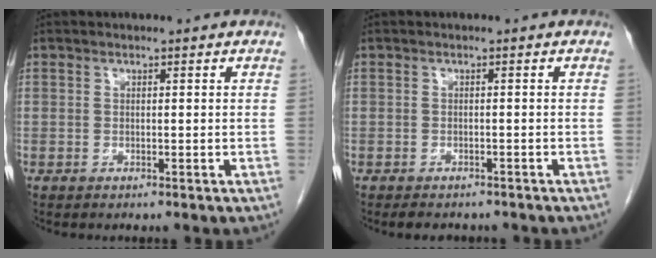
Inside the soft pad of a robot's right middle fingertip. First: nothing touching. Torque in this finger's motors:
{"motor_torque": [-0.17, 0.17, 0.00, 0.00]}